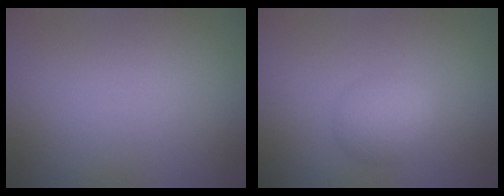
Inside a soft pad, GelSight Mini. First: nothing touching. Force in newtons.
{"total": 2.7, "press": 2.7, "slide": 0.0}